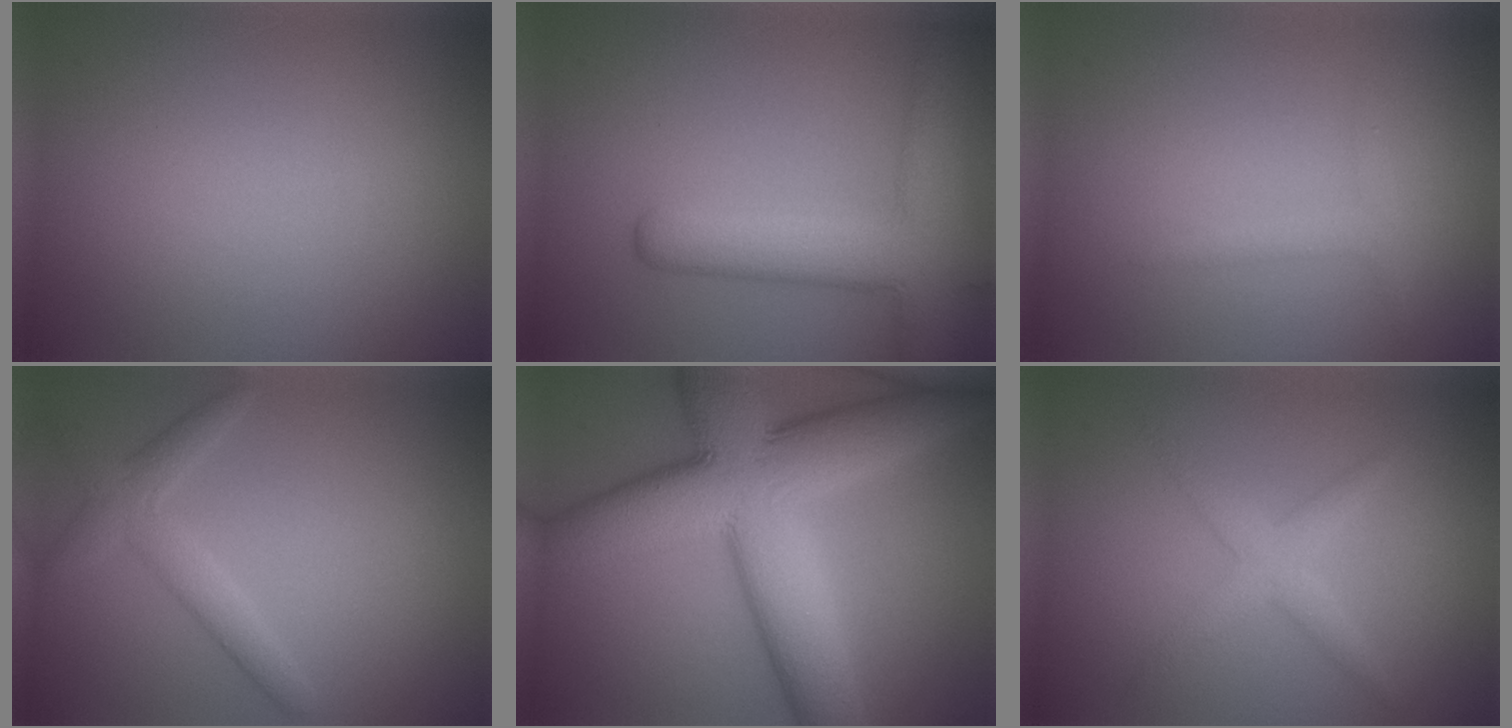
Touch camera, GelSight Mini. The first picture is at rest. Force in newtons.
{"total": 8.0, "press": 8.0, "slide": 0.7}
{"total": 1.4, "press": 1.4, "slide": 0.1}
{"total": 2.7, "press": 2.7, "slide": 0.1}
{"total": 12.7, "press": 12.7, "slide": 0.2}
{"total": 2.3, "press": 2.3, "slide": 0.1}